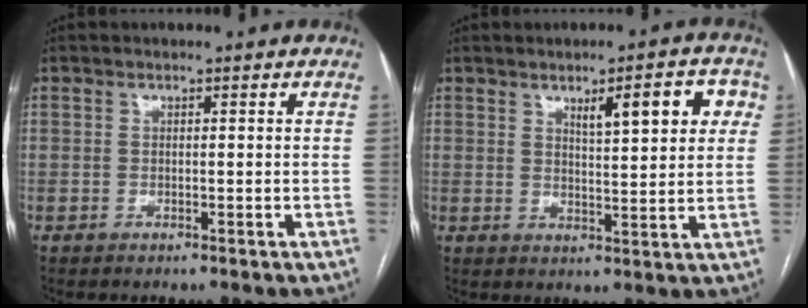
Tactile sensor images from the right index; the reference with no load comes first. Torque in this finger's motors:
{"motor_torque": [0.26, 0.18, 0.15, 0.05]}